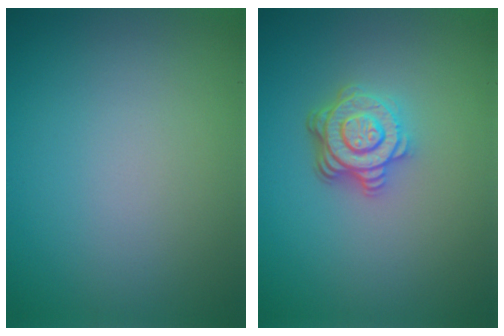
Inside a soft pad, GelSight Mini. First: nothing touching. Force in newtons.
{"total": 4.4, "press": 3.3, "slide": 3.0}